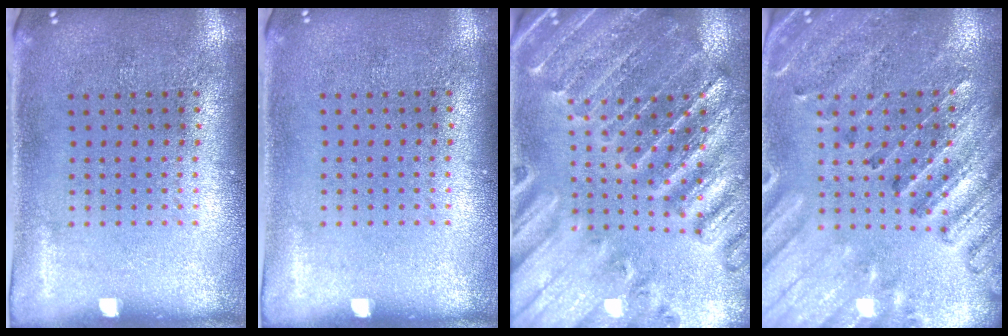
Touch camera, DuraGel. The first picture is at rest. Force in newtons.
{"total": 0.0}
{"total": 2.8, "press": 2.8, "slide": 0.4}
{"total": 2.7, "press": 2.6, "slide": 0.8}